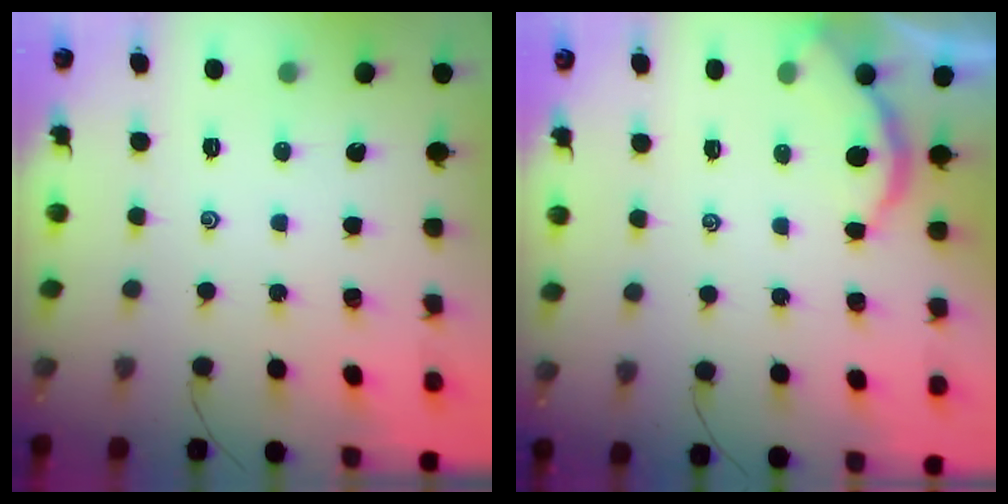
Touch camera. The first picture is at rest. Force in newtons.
{"total": 1.9, "press": 1.9, "slide": 0.4}